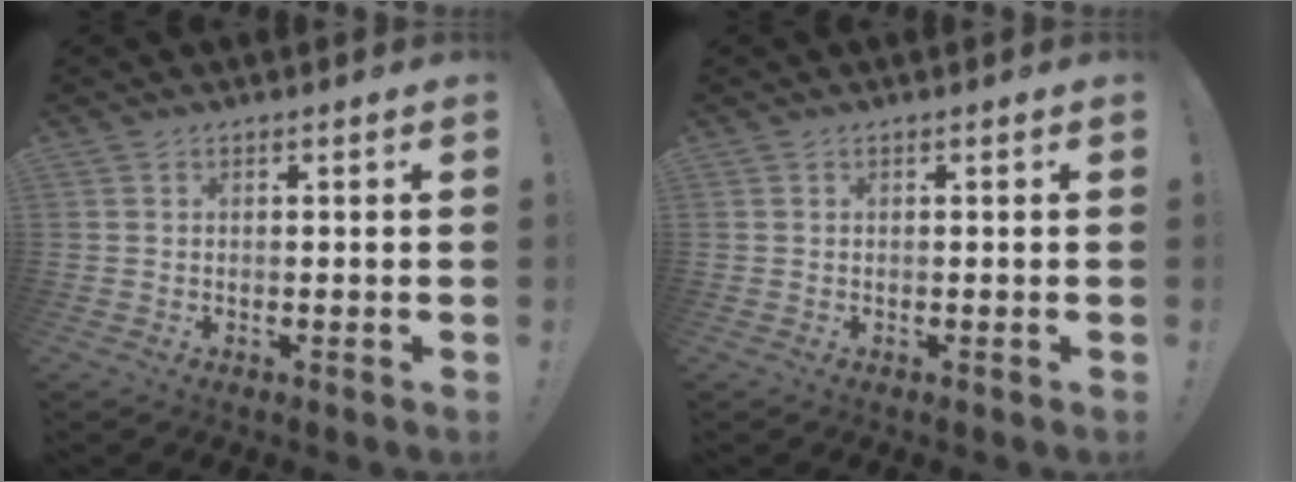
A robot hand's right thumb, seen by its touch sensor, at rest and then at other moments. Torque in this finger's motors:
{"motor_torque": [0.00, 0.00, 0.00, 0.00, 0.00]}